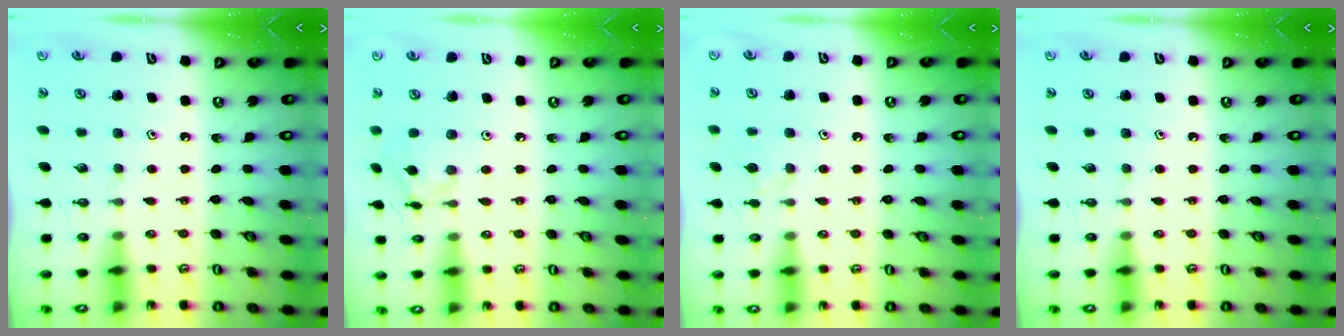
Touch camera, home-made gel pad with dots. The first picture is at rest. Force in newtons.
{"total": 7.7, "press": 7.7, "slide": 0.4}
{"total": 3.8, "press": 3.8, "slide": 0.7}
{"total": 0.0}